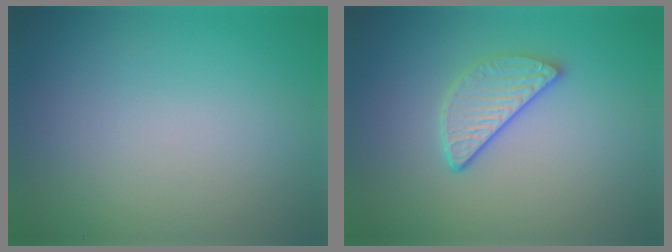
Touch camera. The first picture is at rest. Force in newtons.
{"total": 3.2, "press": 2.6, "slide": 1.8}